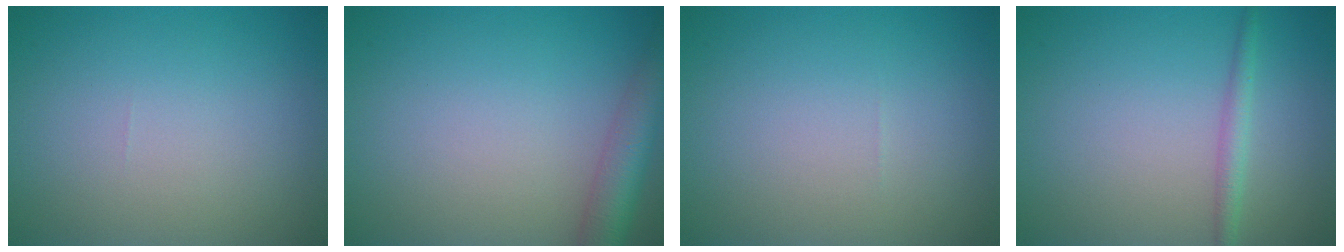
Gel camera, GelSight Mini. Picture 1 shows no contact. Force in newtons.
{"total": 4.4, "press": 4.4, "slide": 0.3}
{"total": 0.0}
{"total": 1.7, "press": 1.7, "slide": 0.0}